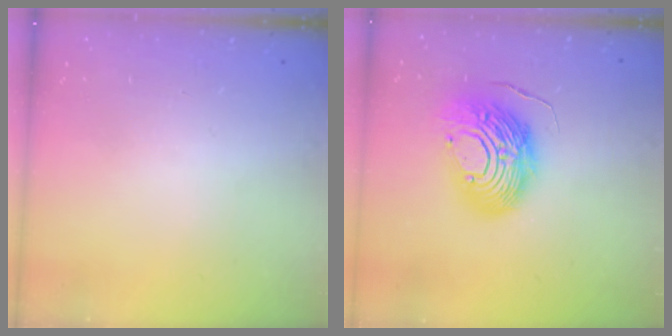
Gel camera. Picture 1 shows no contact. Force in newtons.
{"total": 15.4, "press": 15.3, "slide": 1.5}